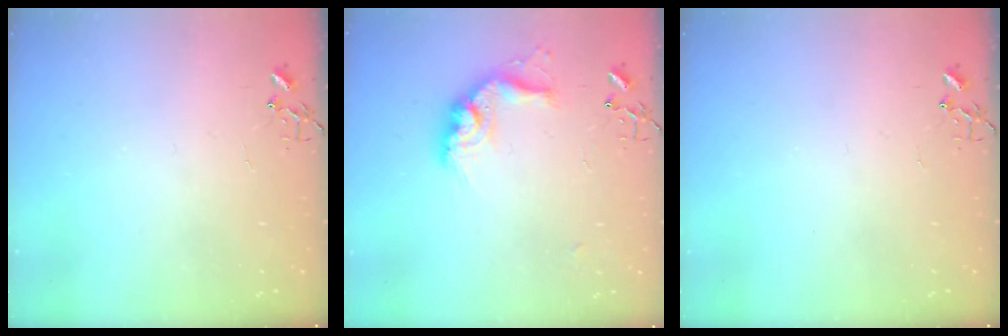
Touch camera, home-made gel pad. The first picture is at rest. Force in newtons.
{"total": 14.4, "press": 14.3, "slide": 0.7}
{"total": 0.0}